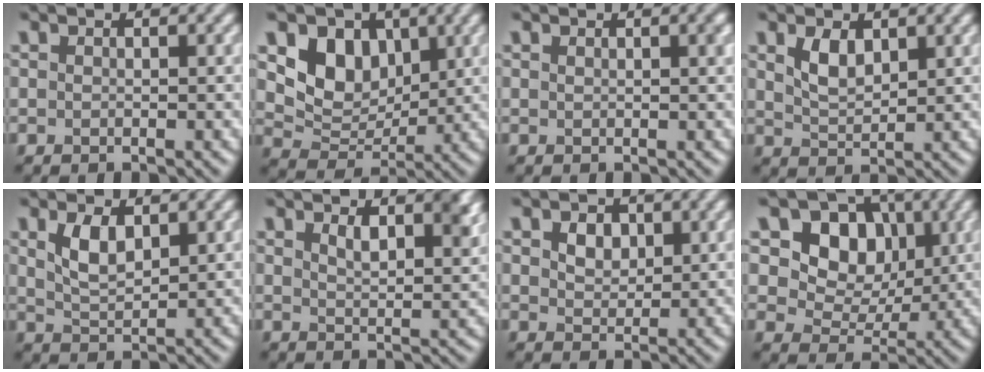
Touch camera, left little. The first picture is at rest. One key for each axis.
{"total": 5.7, "fx": 2.1, "fy": 4.3, "fz": 3.0, "tx": -0.054, "ty": -0.010, "tz": 0.032}
{"total": 0.8, "fx": 0.4, "fy": 0.2, "fz": 0.7, "tx": -0.010, "ty": 0.001, "tz": 0.007}
{"total": 2.7, "fx": 1.4, "fy": 1.4, "fz": 1.9, "tx": -0.043, "ty": -0.002, "tz": 0.031}
{"total": 3.2, "fx": 1.5, "fy": 1.5, "fz": 2.4, "tx": -0.054, "ty": 0.000, "tz": 0.034}
{"total": 3.6, "fx": 2.0, "fy": 1.3, "fz": 2.6, "tx": -0.044, "ty": -0.004, "tz": 0.035}
{"total": 2.3, "fx": 1.0, "fy": 1.6, "fz": 1.3, "tx": -0.030, "ty": 0.001, "tz": 0.018}
{"total": 8.3, "fx": 2.8, "fy": 6.4, "fz": 4.5, "tx": -0.086, "ty": 0.002, "tz": 0.047}